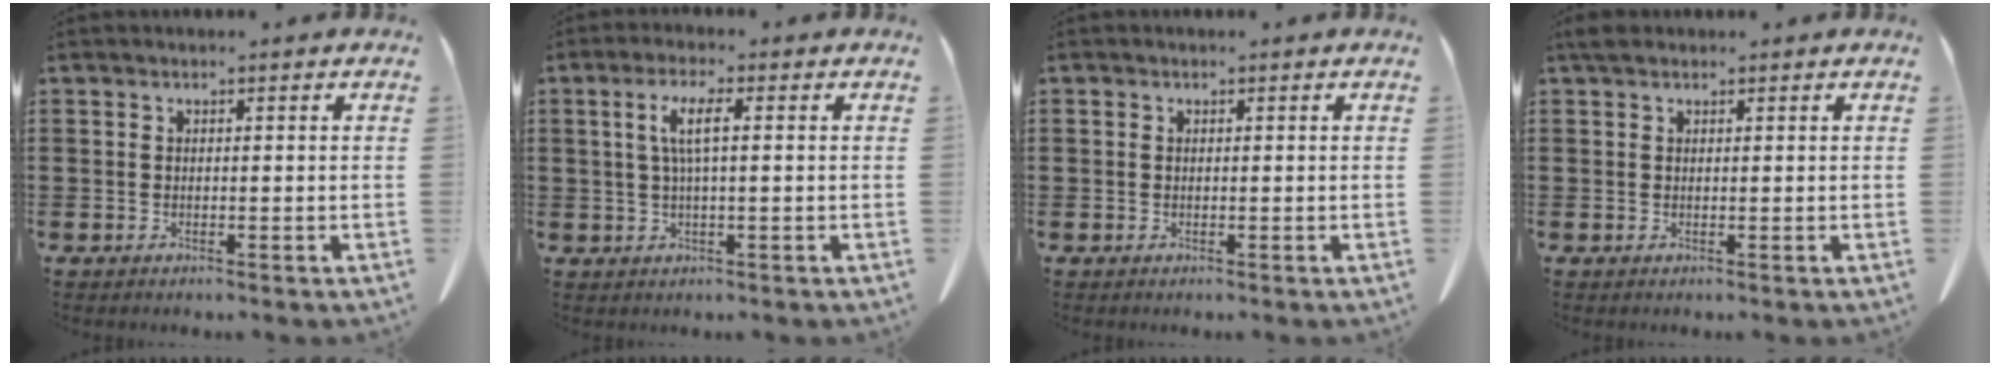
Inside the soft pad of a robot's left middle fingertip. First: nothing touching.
{"total": 4.3, "force": [0.7, 0.7, 4.2], "torque": [-0.089, 0.001, 0.007]}
{"total": 0.0}
{"total": 1.4, "force": [1.0, 0.7, 0.8], "torque": [-0.020, 0.002, 0.019]}